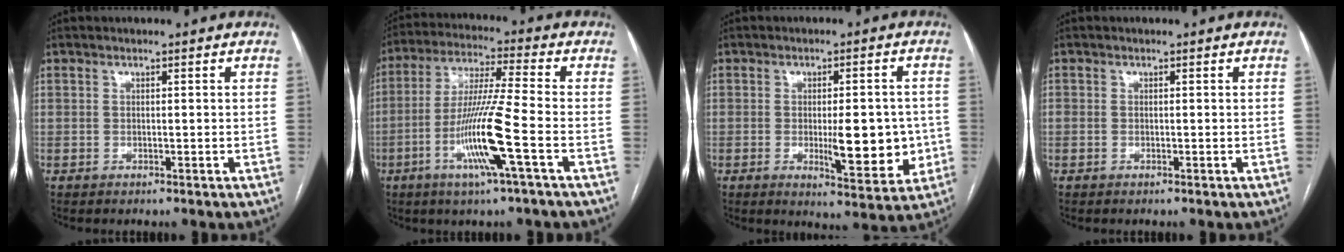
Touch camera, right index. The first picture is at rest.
{"total": 12.7, "force": [-4.4, -0.8, 11.9], "torque": [-0.236, -0.011, -0.091]}
{"total": 10.0, "force": [-1.4, 3.0, 9.4], "torque": [-0.127, -0.008, -0.012]}
{"total": 0.0}